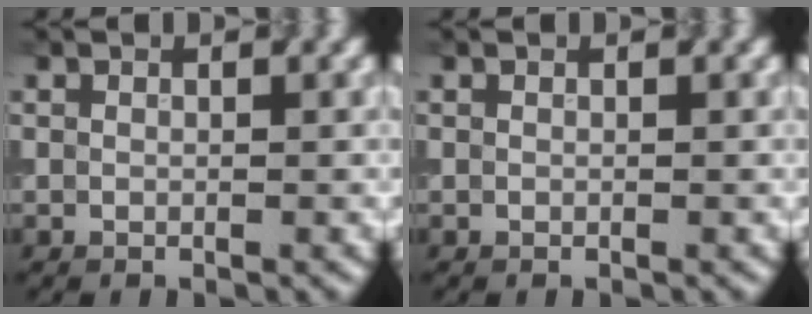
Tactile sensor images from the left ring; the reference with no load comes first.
{"total": 0.0}